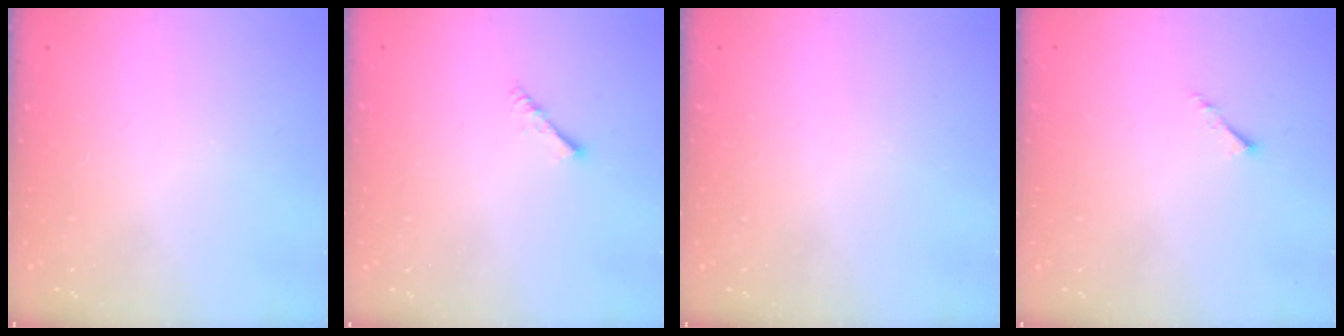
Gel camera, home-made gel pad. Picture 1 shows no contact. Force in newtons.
{"total": 1.4, "press": 1.3, "slide": 0.3}
{"total": 0.0}
{"total": 1.1, "press": 1.0, "slide": 0.3}